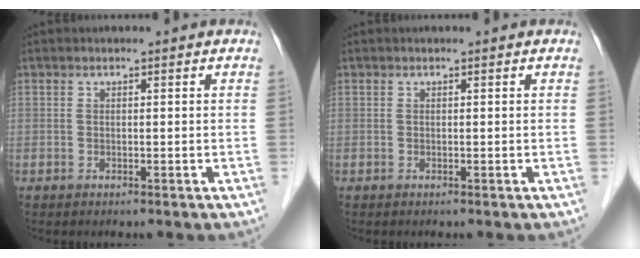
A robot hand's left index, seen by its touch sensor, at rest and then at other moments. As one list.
[{"total": 0.0}]